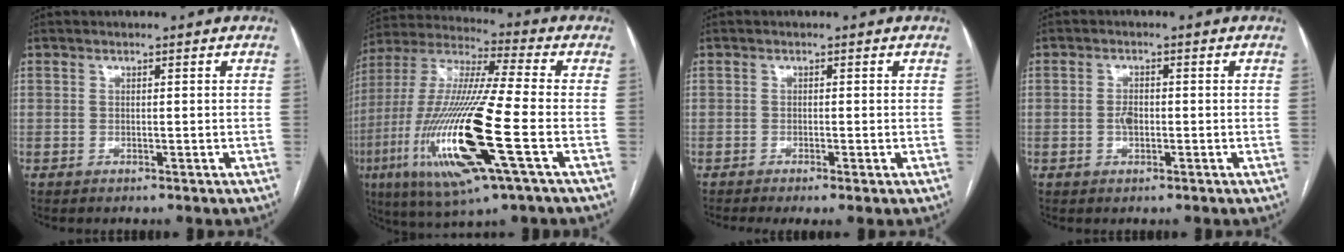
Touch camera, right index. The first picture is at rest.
{"total": 22.5, "force": [-6.6, 1.7, 21.5], "torque": [-0.478, -0.033, -0.126]}
{"total": 3.6, "force": [-1.7, 0.8, 3.1], "torque": [-0.052, -0.011, -0.026]}
{"total": 2.0, "force": [-0.5, 1.1, 1.6], "torque": [-0.031, 0.003, -0.008]}